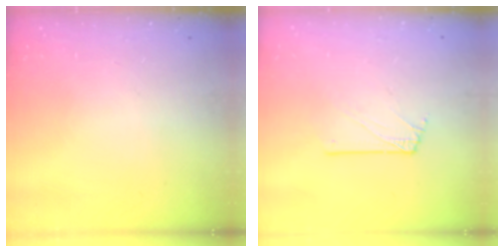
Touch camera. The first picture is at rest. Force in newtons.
{"total": 1.6, "press": 1.6, "slide": 0.2}